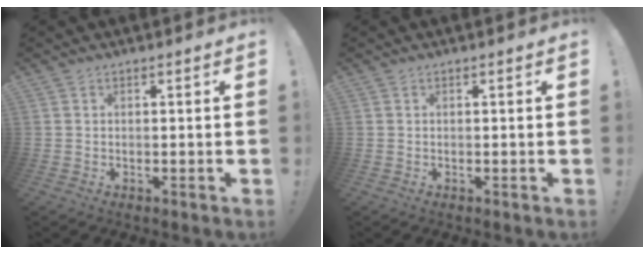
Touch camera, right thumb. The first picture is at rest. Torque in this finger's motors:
{"motor_torque": [-0.04, -0.04, -0.03, 0.03, 0.00]}